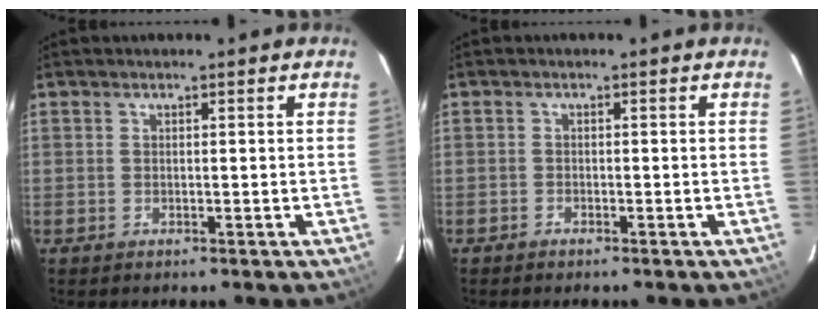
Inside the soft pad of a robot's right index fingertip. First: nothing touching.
{"total": 1.0, "force": [-0.9, 0.4, 0.2], "torque": [-0.011, 0.003, -0.018]}